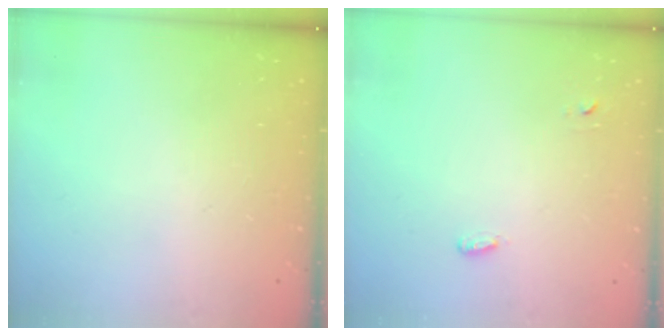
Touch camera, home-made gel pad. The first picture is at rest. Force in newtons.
{"total": 2.8, "press": 2.7, "slide": 0.6}